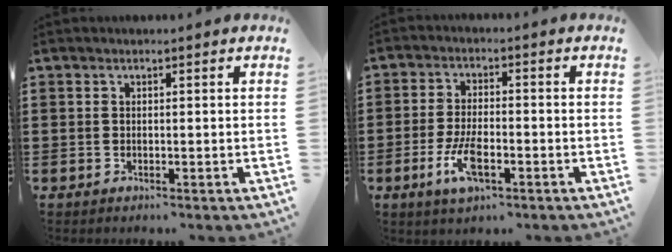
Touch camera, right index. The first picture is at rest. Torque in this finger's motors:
{"motor_torque": [2.14, 0.00, 0.26, 0.16]}